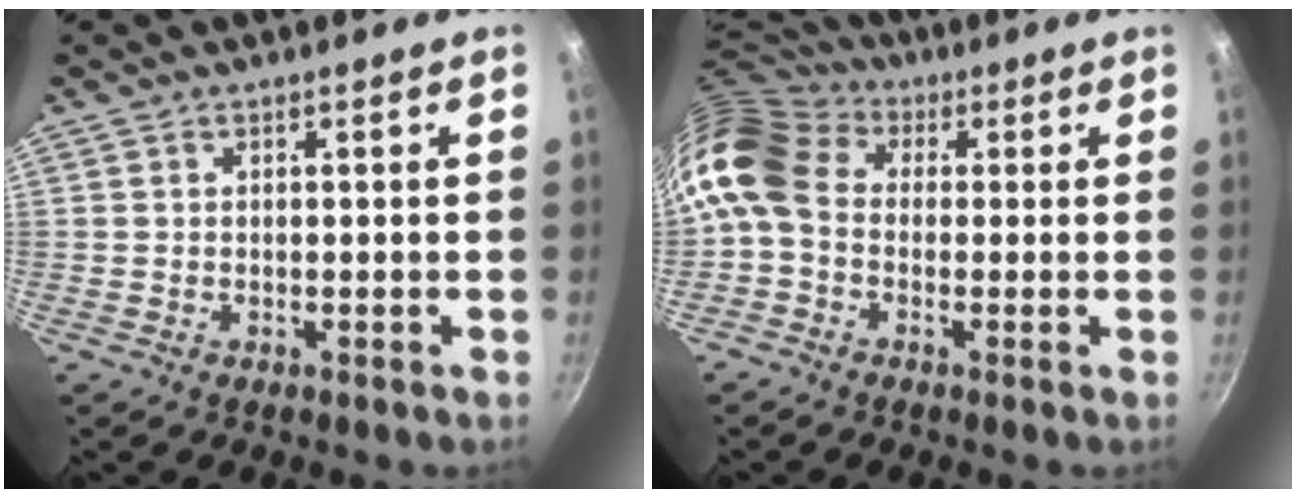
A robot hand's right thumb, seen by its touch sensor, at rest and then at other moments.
{"total": 13.9, "force": [0.9, 10.8, 8.7], "torque": [-0.181, 0.035, -0.004]}